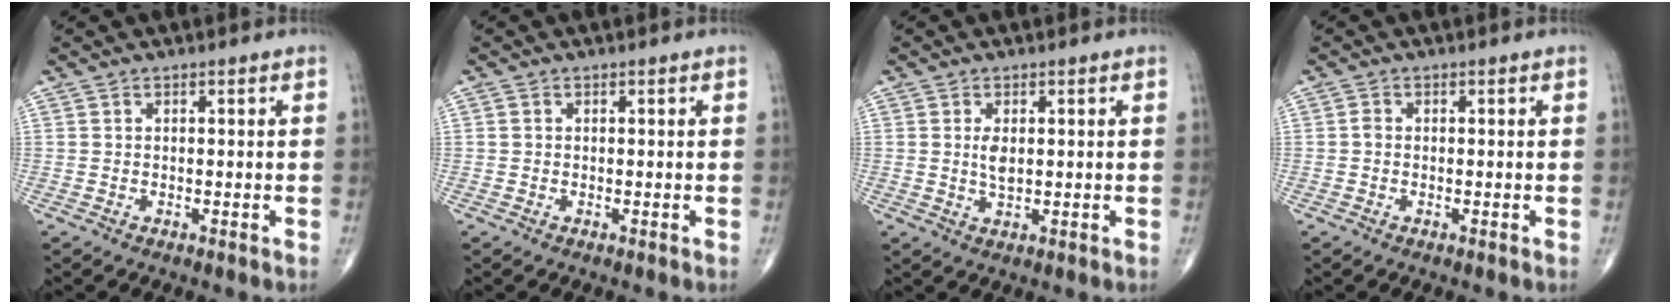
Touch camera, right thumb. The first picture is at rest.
{"total": 0.6, "force": [0.0, 0.5, 0.3], "torque": [-0.003, 0.001, 0.000]}
{"total": 2.9, "force": [0.5, 1.4, 2.5], "torque": [-0.043, -0.006, 0.010]}
{"total": 0.9, "force": [-0.1, 0.7, 0.5], "torque": [-0.006, 0.002, -0.005]}